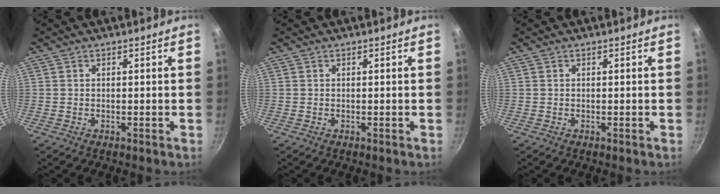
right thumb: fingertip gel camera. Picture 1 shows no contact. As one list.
[{"total": 0.0}, {"total": 0.0}]